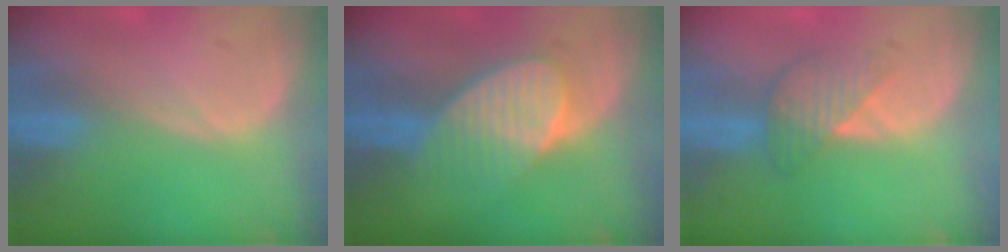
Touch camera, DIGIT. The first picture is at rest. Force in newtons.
{"total": 7.0, "press": 7.0, "slide": 0.4}
{"total": 4.3, "press": 4.3, "slide": 0.2}